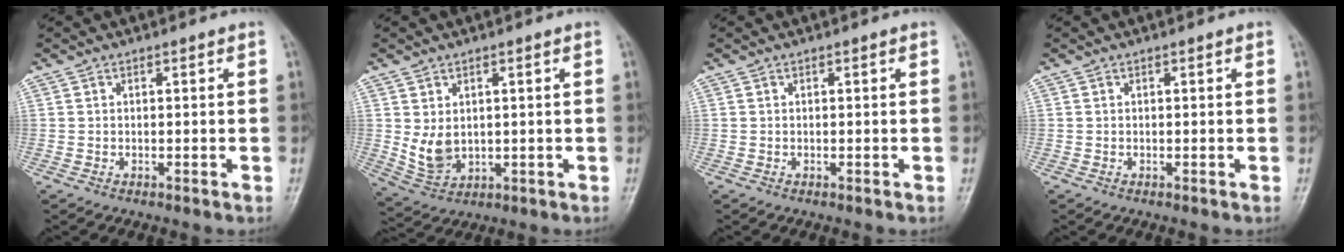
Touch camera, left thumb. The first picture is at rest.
{"total": 5.8, "force": [0.7, 4.2, 3.9], "torque": [-0.058, -0.011, 0.031]}
{"total": 0.0}
{"total": 0.0}